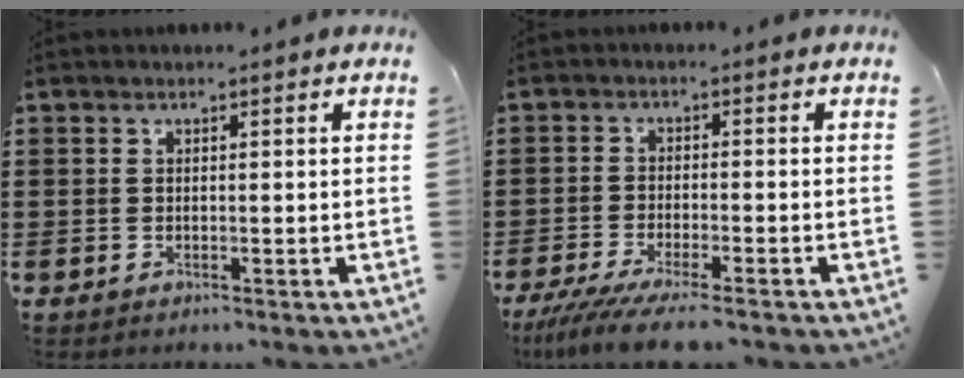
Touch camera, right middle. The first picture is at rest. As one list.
[{"total": 5.2, "force": [-4.5, -0.1, 2.6], "torque": [-0.062, -0.022, -0.087]}]